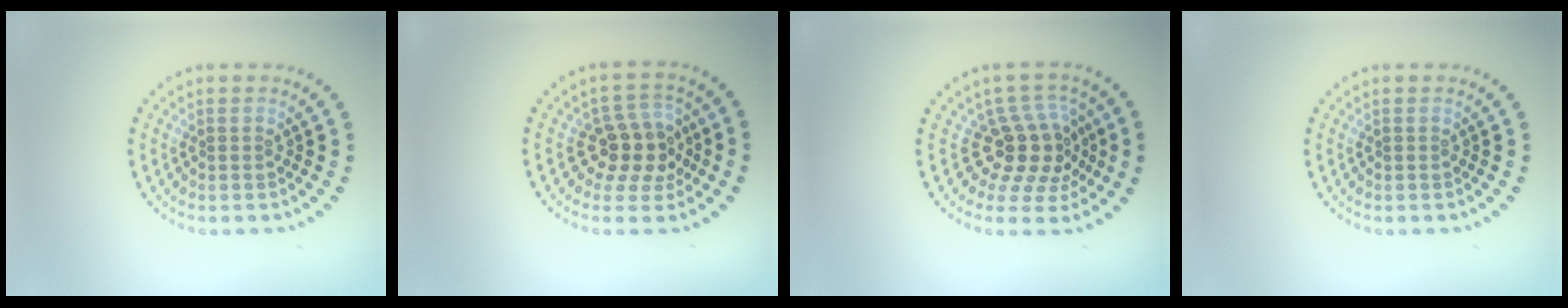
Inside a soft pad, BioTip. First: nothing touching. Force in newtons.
{"total": 3.7, "press": 3.4, "slide": 1.5}
{"total": 4.3, "press": 3.4, "slide": 2.7}
{"total": 0.0}